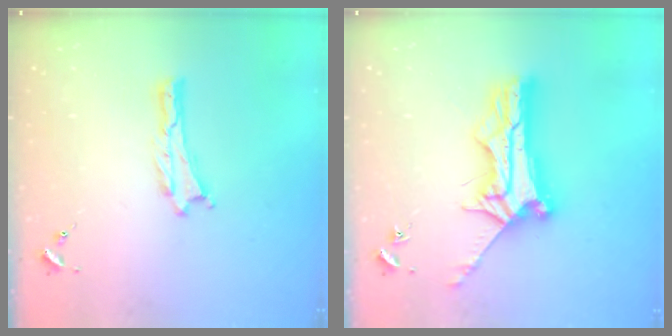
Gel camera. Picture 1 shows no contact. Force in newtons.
{"total": 10.8, "press": 10.8, "slide": 0.6}